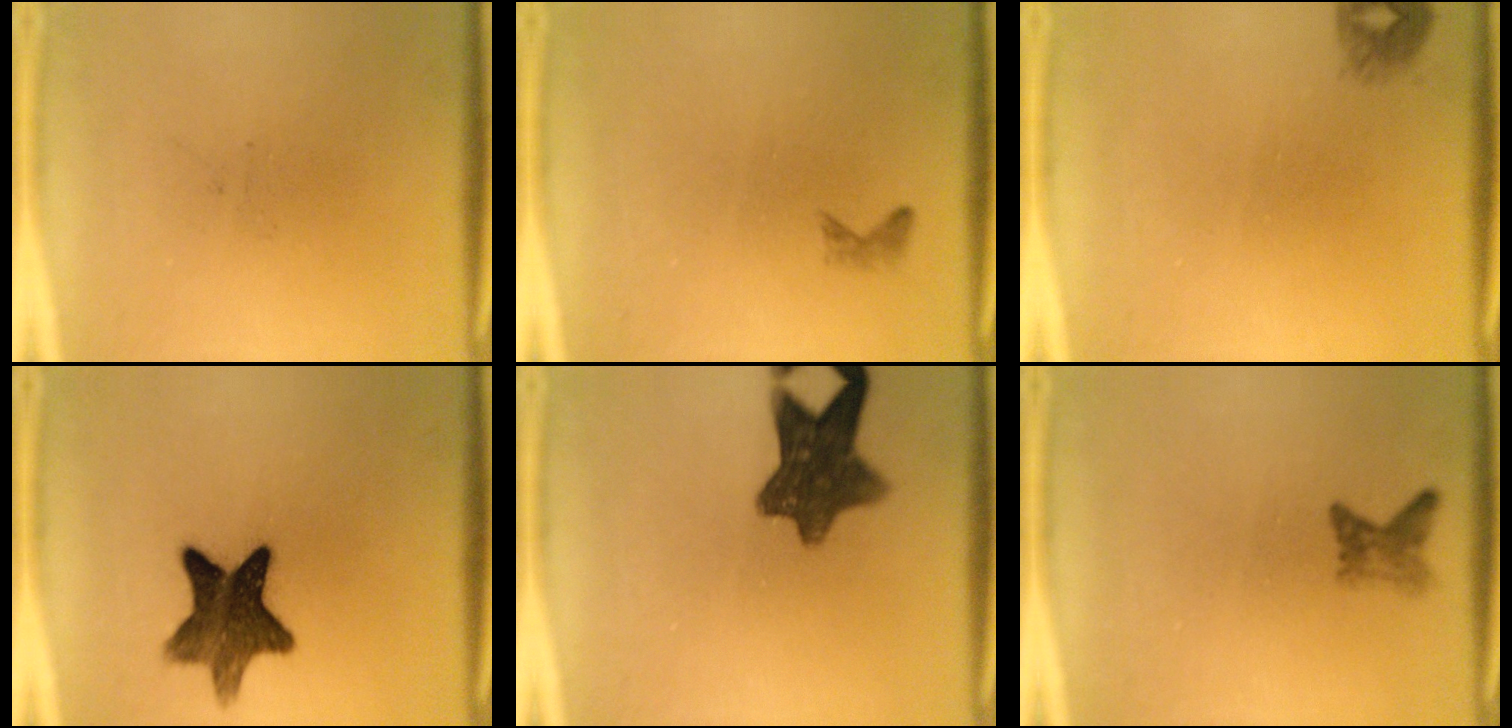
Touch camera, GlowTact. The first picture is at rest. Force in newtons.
{"total": 0.7}
{"total": 1.2}
{"total": 11.6}
{"total": 10.0}
{"total": 1.9}